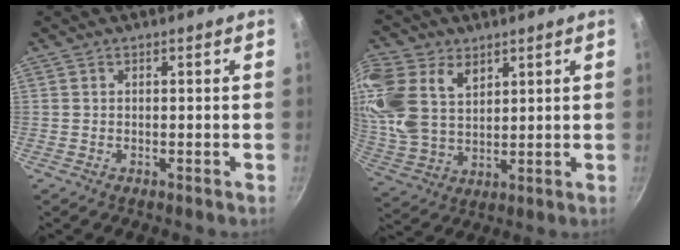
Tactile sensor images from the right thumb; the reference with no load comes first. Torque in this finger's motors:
{"motor_torque": [-0.11, 0.89, 0.54, 0.63, 0.17]}